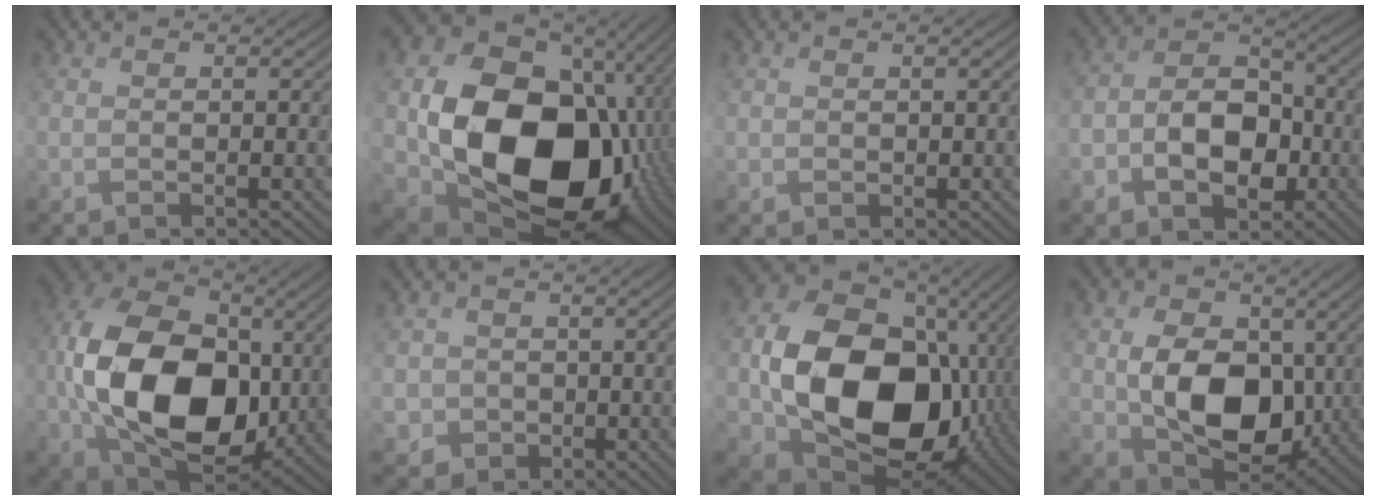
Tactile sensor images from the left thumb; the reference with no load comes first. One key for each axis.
{"total": 20.8, "fx": -1.1, "fy": 15.9, "fz": 13.5, "tx": -0.289, "ty": -0.074, "tz": 0.026}
{"total": 0.7, "fx": 0.5, "fy": 0.6, "fz": 0.1, "tx": -0.004, "ty": -0.003, "tz": 0.012}
{"total": 9.4, "fx": -2.7, "fy": 6.4, "fz": 6.3, "tx": -0.116, "ty": -0.004, "tz": -0.055}
{"total": 18.3, "fx": -0.7, "fy": 12.5, "fz": 13.4, "tx": -0.293, "ty": -0.003, "tz": -0.011}
{"total": 3.3, "fx": 0.2, "fy": 3.2, "fz": 0.6, "tx": -0.029, "ty": -0.010, "tz": -0.001}
{"total": 18.6, "fx": -1.0, "fy": 14.2, "fz": 12.0, "tx": -0.238, "ty": -0.055, "tz": 0.006}
{"total": 12.4, "fx": 0.4, "fy": 8.6, "fz": 8.9, "tx": -0.180, "ty": -0.013, "tz": 0.014}